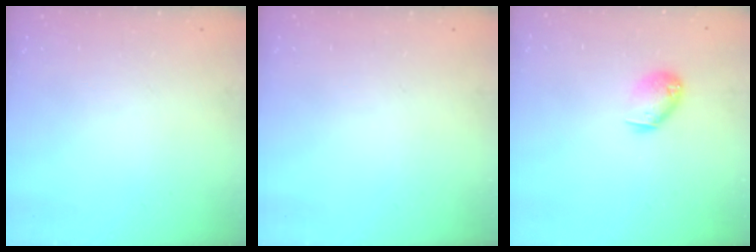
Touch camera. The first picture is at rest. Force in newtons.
{"total": 0.0}
{"total": 8.2, "press": 8.1, "slide": 1.2}